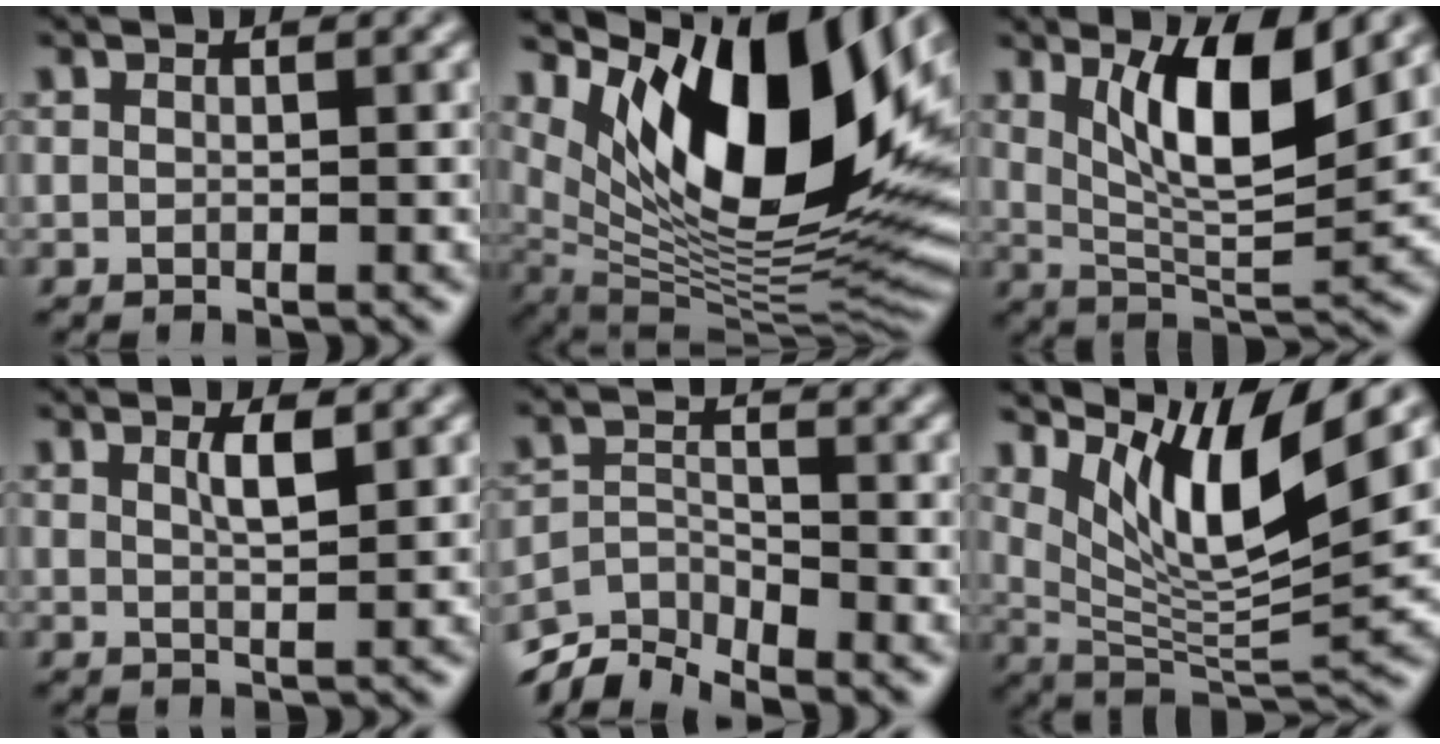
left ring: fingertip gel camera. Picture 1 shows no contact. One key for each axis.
{"total": 16.1, "fx": 5.8, "fy": 7.2, "fz": 13.2, "tx": -0.202, "ty": -0.004, "tz": 0.098}
{"total": 7.2, "fx": 2.8, "fy": 2.0, "fz": 6.3, "tx": -0.114, "ty": -0.011, "tz": 0.055}
{"total": 2.0, "fx": 1.0, "fy": 0.4, "fz": 1.6, "tx": -0.030, "ty": 0.001, "tz": 0.015}
{"total": 5.1, "fx": -4.7, "fy": 1.5, "fz": 1.5, "tx": -0.023, "ty": -0.009, "tz": -0.094}
{"total": 9.2, "fx": 5.1, "fy": 2.0, "fz": 7.4, "tx": -0.125, "ty": -0.014, "tz": 0.099}